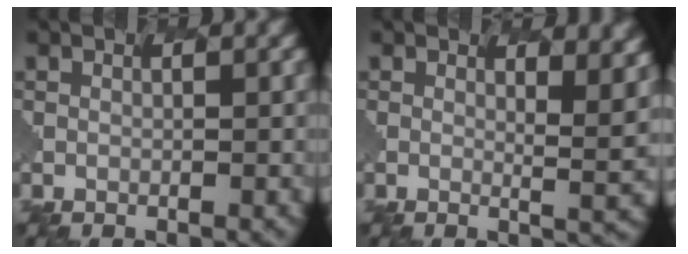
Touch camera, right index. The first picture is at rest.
{"total": 2.6, "force": [2.5, -0.1, 0.8], "torque": [-0.007, 0.022, 0.003]}